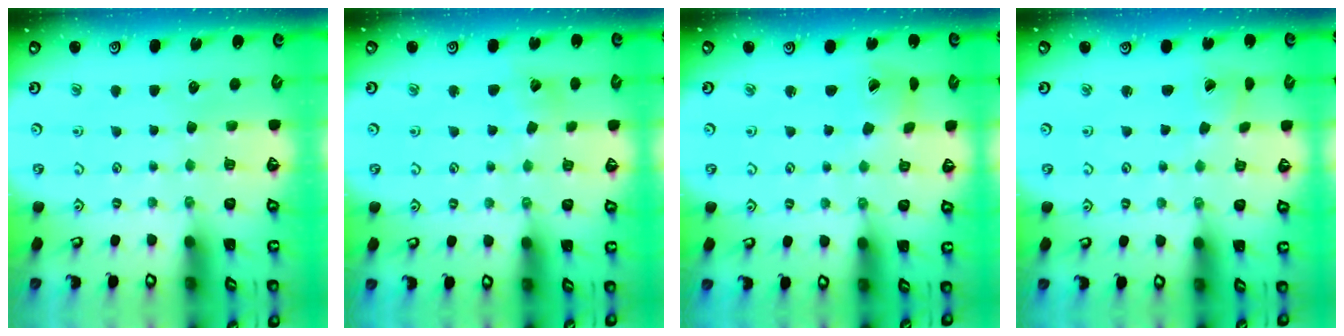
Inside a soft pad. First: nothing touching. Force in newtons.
{"total": 4.5, "press": 4.4, "slide": 0.7}
{"total": 2.9, "press": 2.9, "slide": 0.4}
{"total": 2.5, "press": 2.5, "slide": 0.1}